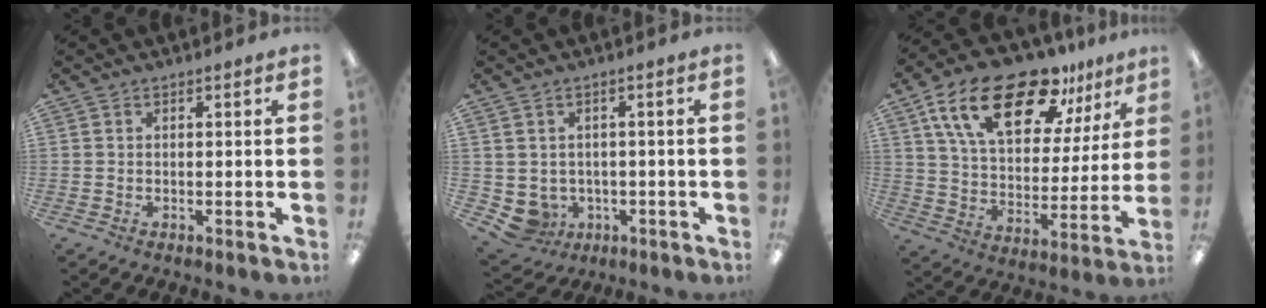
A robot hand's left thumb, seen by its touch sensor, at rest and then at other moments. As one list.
[{"total": 4.0, "force": [-0.6, 3.9, 0.7], "torque": [-0.035, -0.002, -0.008]}, {"total": 22.3, "force": [13.9, 10.2, 14.1], "torque": [-0.242, -0.065, 0.242]}]